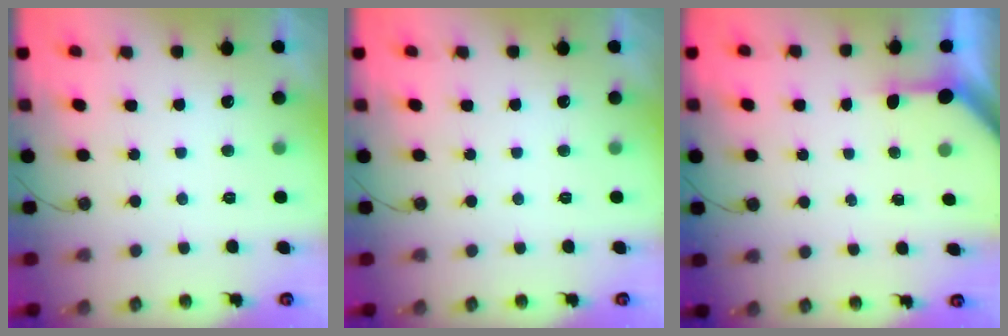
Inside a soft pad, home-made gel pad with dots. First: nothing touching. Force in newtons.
{"total": 0.0}
{"total": 3.1, "press": 3.1, "slide": 0.2}